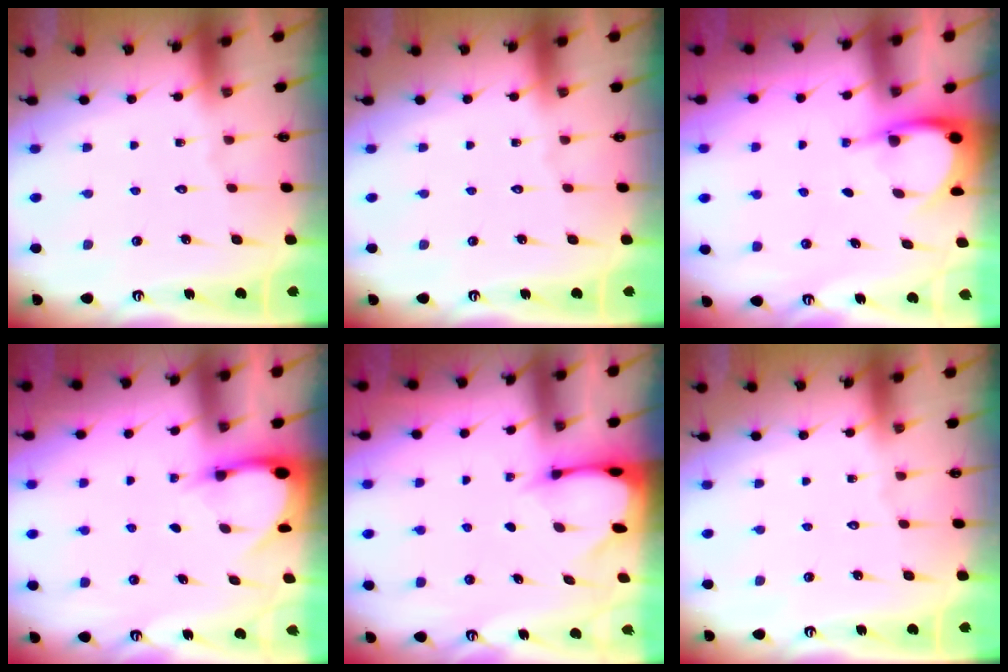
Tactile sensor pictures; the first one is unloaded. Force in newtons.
{"total": 0.0}
{"total": 4.0, "press": 4.0, "slide": 0.2}
{"total": 3.4, "press": 3.4, "slide": 0.2}
{"total": 2.7, "press": 2.6, "slide": 0.4}
{"total": 0.0}